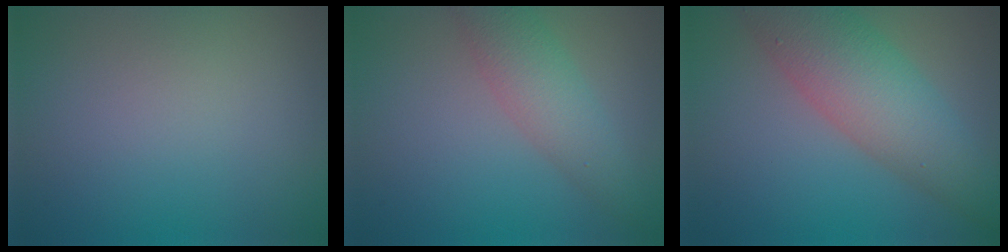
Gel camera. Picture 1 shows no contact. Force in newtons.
{"total": 3.8, "press": 3.8, "slide": 0.1}
{"total": 7.2, "press": 7.2, "slide": 0.2}